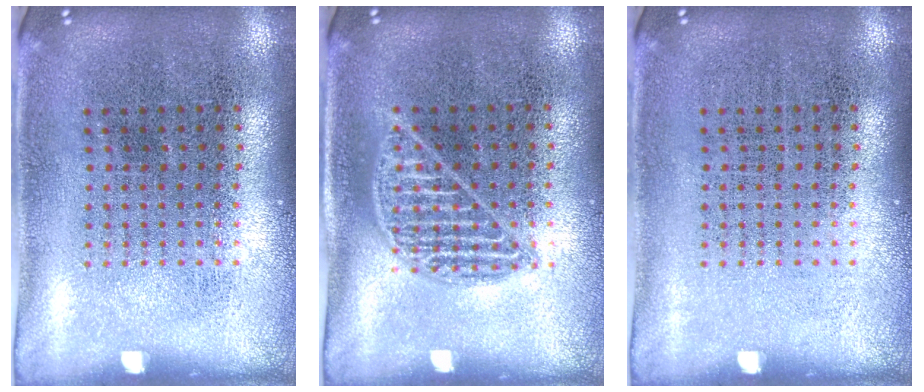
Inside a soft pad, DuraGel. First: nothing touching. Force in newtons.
{"total": 1.0, "press": 0.9, "slide": 0.3}
{"total": 0.0}